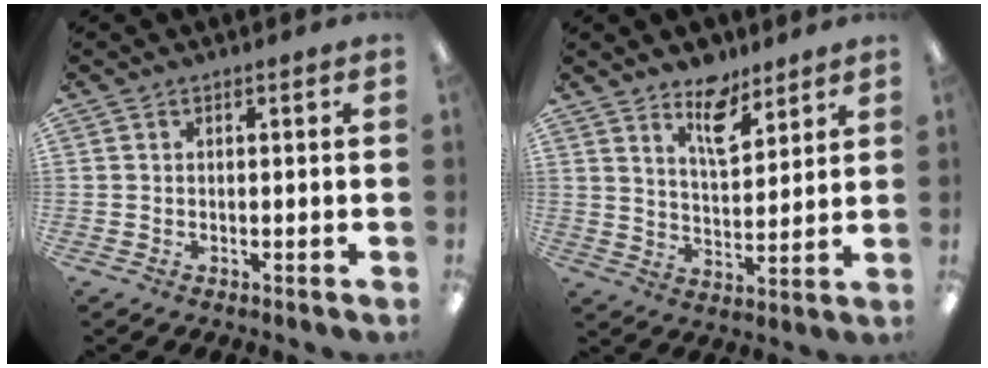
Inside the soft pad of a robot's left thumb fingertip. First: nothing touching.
{"total": 9.4, "force": [7.1, 4.0, 4.6], "torque": [-0.062, -0.042, 0.122]}